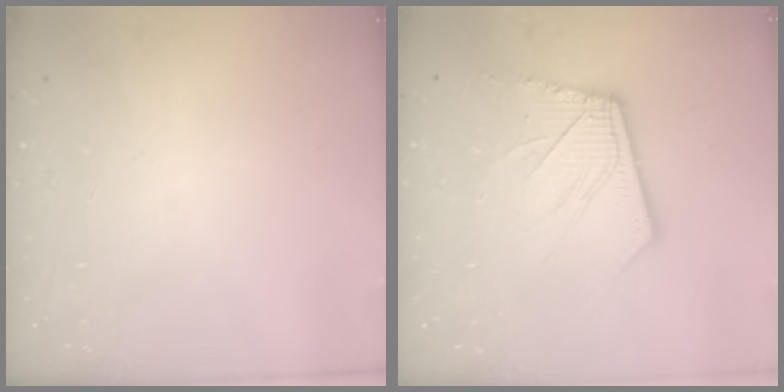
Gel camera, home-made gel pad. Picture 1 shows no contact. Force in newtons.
{"total": 12.4, "press": 12.3, "slide": 1.7}